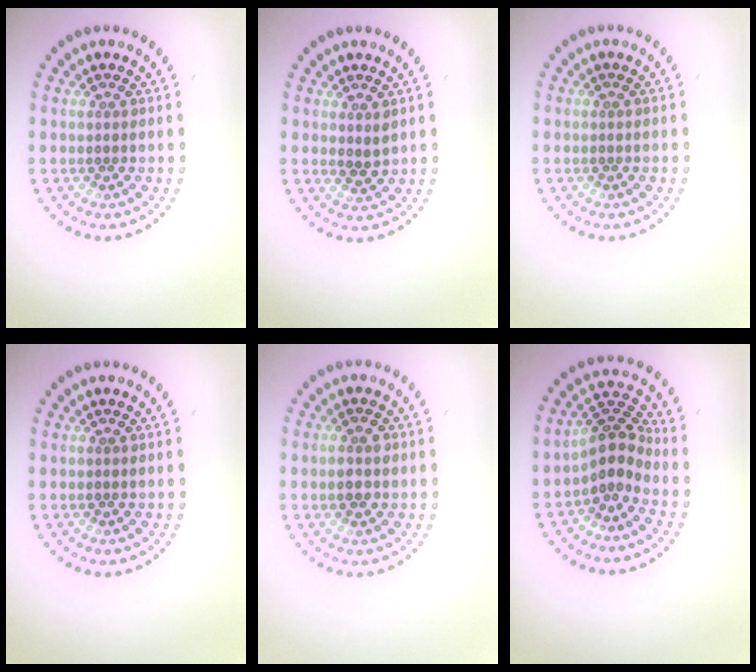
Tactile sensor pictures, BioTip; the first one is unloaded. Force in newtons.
{"total": 1.1, "press": 1.0, "slide": 0.6}
{"total": 0.0}
{"total": 0.0}
{"total": 1.9, "press": 1.9, "slide": 0.2}
{"total": 3.5, "press": 2.7, "slide": 2.2}